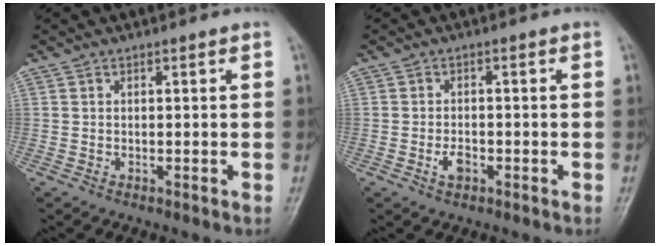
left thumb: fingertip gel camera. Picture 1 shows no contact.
{"total": 2.6, "force": [-1.2, 1.5, 1.7], "torque": [-0.029, 0.005, -0.021]}